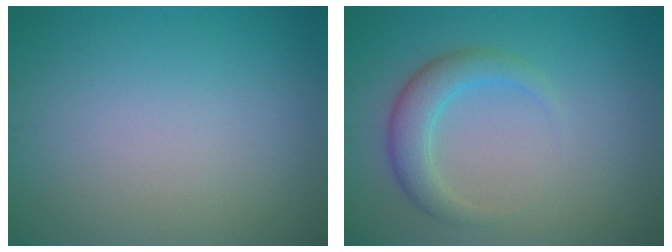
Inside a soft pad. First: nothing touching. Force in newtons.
{"total": 3.1, "press": 3.1, "slide": 0.1}